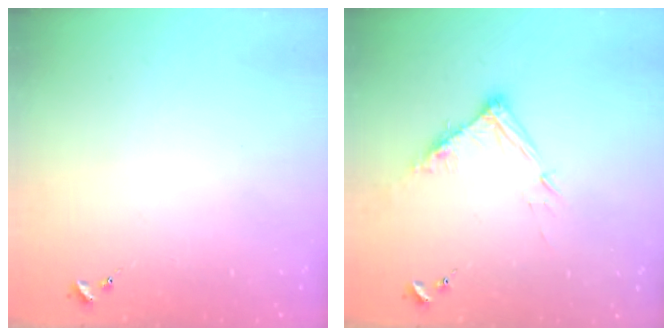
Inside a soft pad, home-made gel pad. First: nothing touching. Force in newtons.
{"total": 10.5, "press": 10.5, "slide": 0.8}